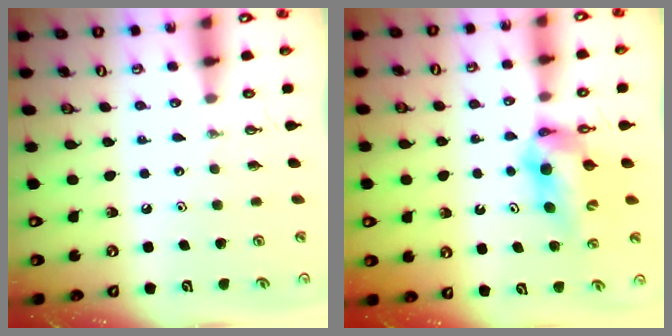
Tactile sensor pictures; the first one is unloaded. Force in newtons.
{"total": 9.5, "press": 9.5, "slide": 1.0}